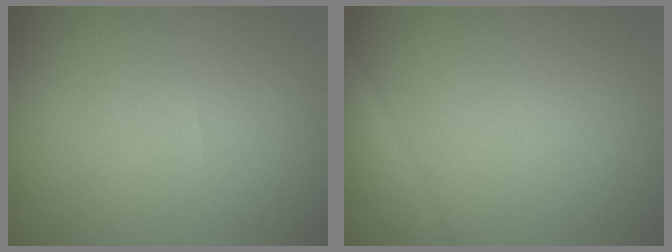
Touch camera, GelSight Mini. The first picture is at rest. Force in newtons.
{"total": 1.3, "press": 1.3, "slide": 0.0}